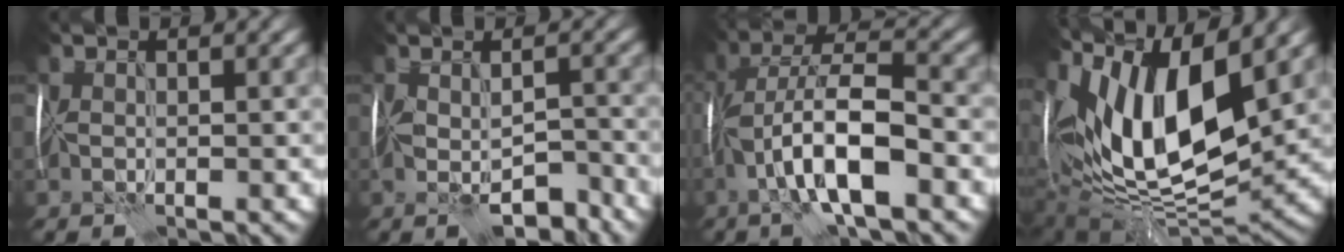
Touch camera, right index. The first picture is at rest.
{"total": 4.4, "force": [-2.6, 1.4, 3.2], "torque": [-0.045, -0.003, -0.043]}
{"total": 8.7, "force": [-3.3, 2.4, 7.6], "torque": [-0.135, 0.020, -0.066]}
{"total": 15.9, "force": [5.3, 7.0, 13.3], "torque": [-0.241, 0.029, 0.086]}